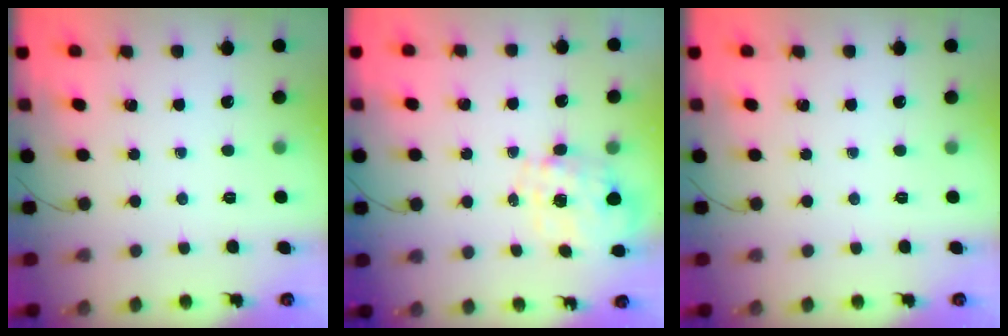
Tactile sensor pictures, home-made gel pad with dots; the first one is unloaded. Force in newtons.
{"total": 1.3, "press": 1.2, "slide": 0.5}
{"total": 0.0}